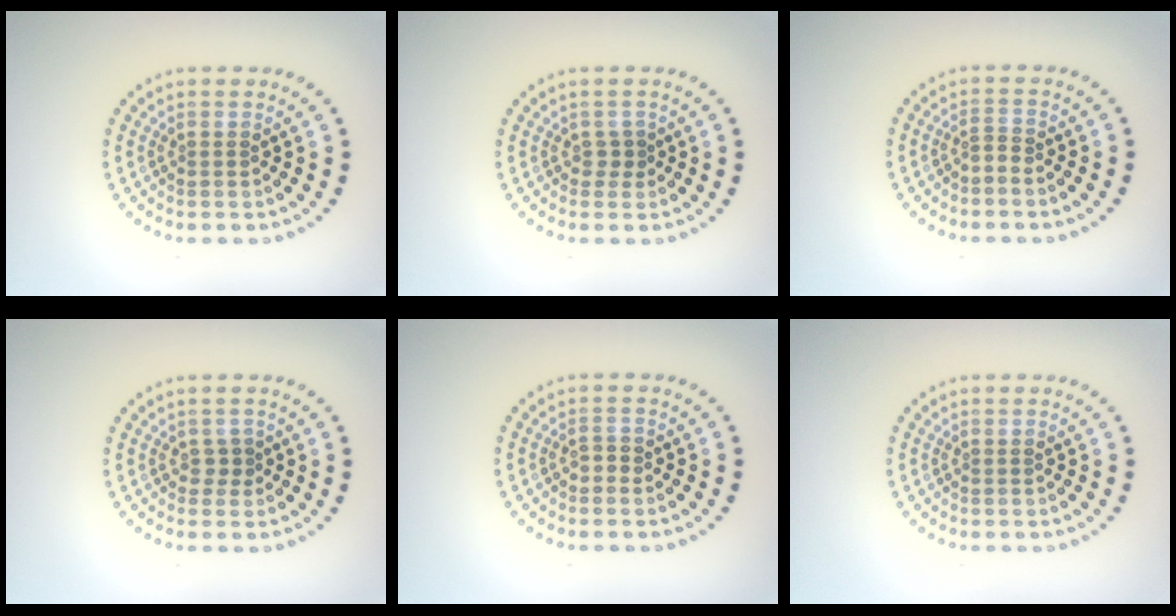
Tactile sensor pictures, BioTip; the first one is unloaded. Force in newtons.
{"total": 0.9, "press": 0.8, "slide": 0.5}
{"total": 0.9, "press": 0.3, "slide": 0.9}
{"total": 0.9, "press": 0.8, "slide": 0.5}
{"total": 1.0, "press": 0.9, "slide": 0.5}
{"total": 0.0}